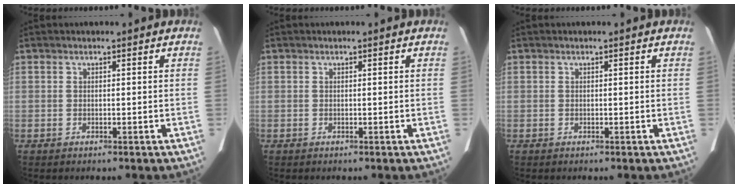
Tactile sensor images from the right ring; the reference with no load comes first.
{"total": 0.0}
{"total": 0.0}